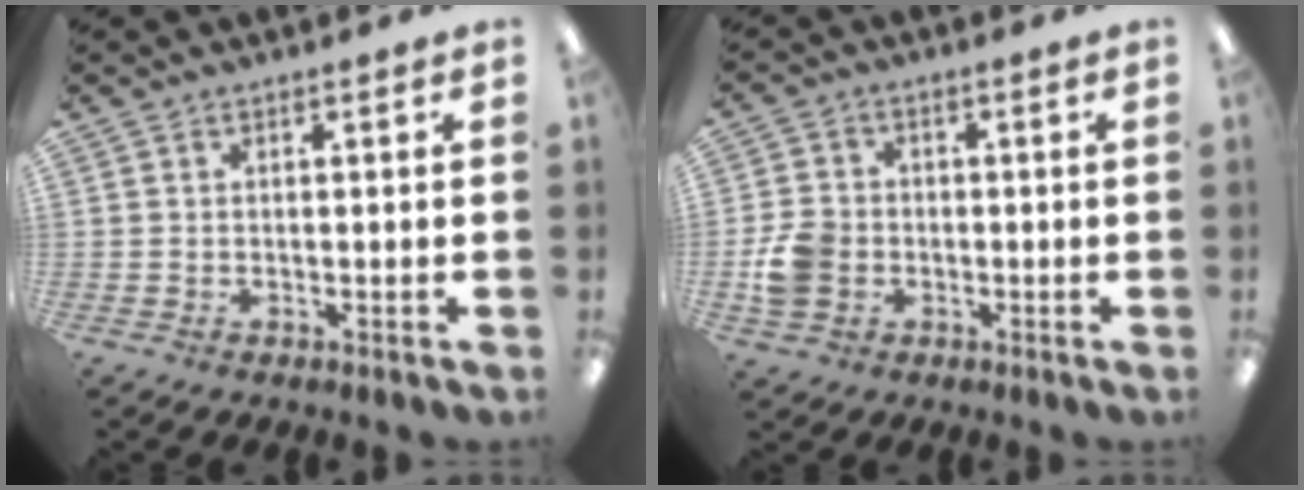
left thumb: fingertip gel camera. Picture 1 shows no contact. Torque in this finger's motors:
{"motor_torque": [-0.12, 0.18, 0.02, -0.05, 0.01]}